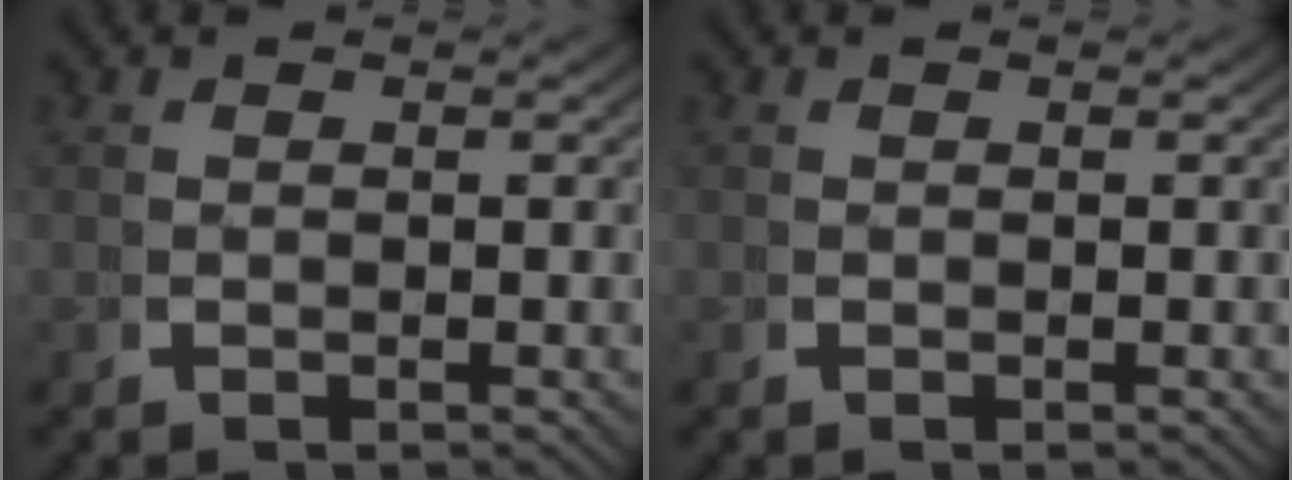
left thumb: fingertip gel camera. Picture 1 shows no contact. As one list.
[{"total": 0.0}]